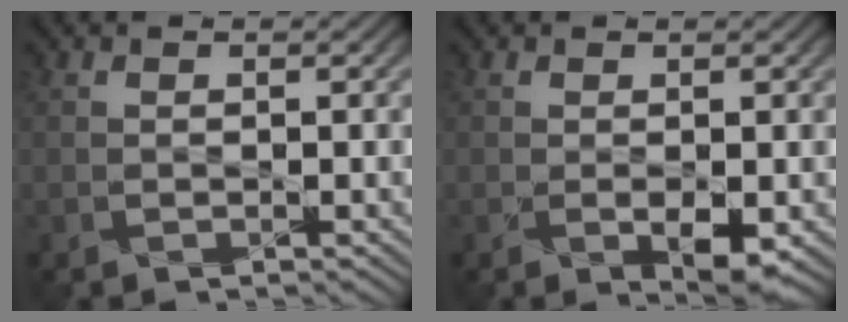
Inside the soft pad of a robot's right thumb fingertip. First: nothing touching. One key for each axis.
{"total": 2.5, "fx": -0.7, "fy": 1.0, "fz": 2.2, "tx": -0.041, "ty": -0.010, "tz": -0.005}